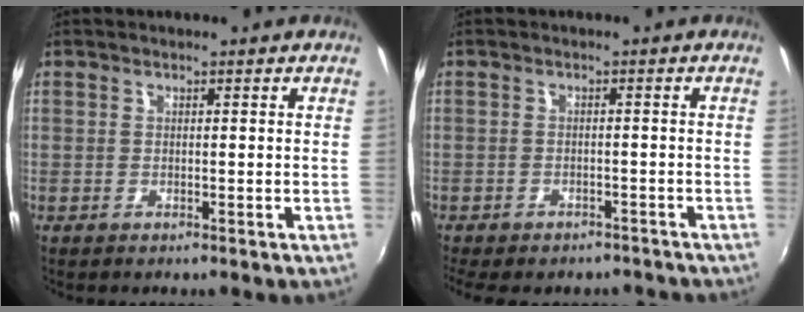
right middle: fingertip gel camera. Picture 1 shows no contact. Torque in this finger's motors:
{"motor_torque": [1.09, -1.04, 0.30, 0.13]}